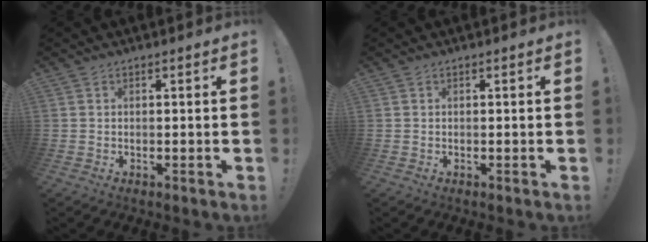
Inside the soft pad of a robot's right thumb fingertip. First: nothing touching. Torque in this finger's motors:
{"motor_torque": [0.00, 0.00, 0.00, 0.00, 0.00]}